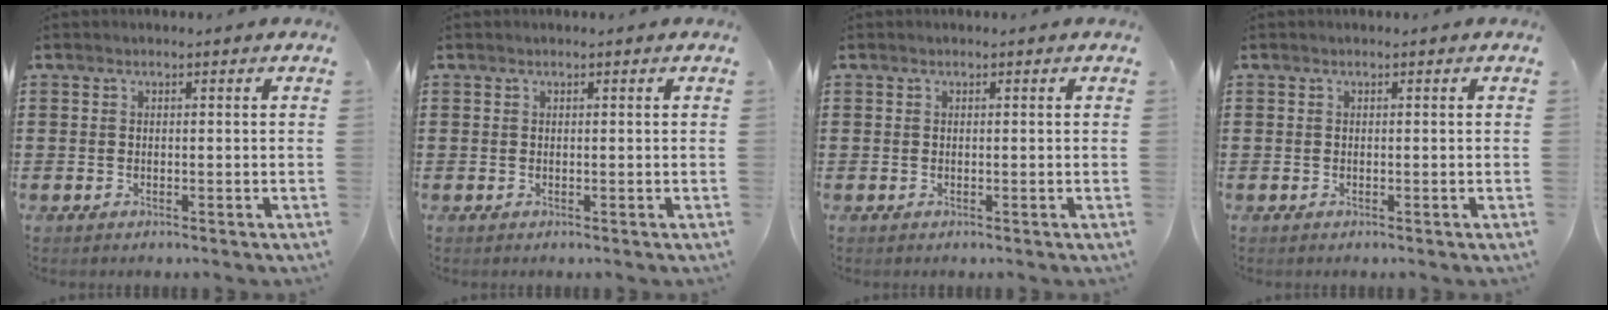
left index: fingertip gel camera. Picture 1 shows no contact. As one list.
[{"total": 0.0}, {"total": 0.0}, {"total": 0.0}]